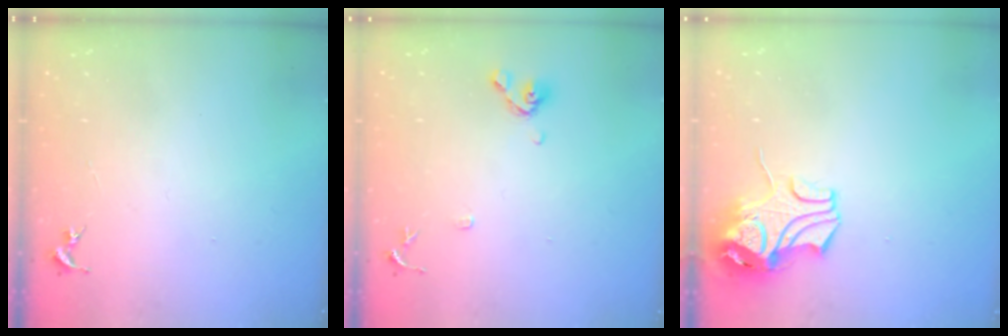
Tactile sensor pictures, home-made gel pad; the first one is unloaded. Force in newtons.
{"total": 8.3, "press": 8.0, "slide": 2.1}
{"total": 10.5, "press": 10.3, "slide": 1.7}